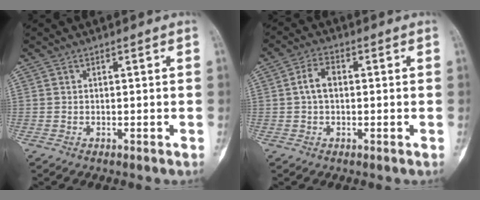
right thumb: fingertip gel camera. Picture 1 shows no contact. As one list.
[{"total": 4.2, "force": [0.2, 2.6, 3.3], "torque": [-0.063, 0.014, -0.001]}]